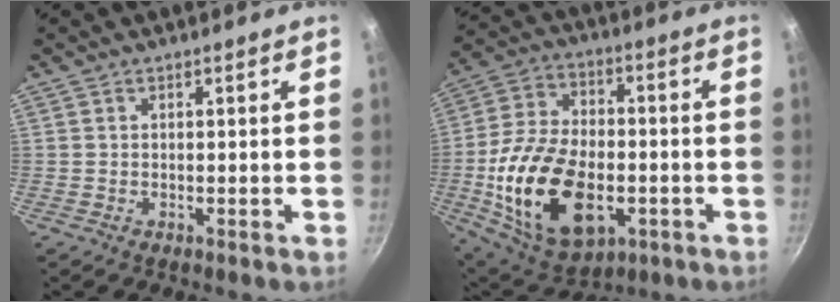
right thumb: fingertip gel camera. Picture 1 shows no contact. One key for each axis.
{"total": 23.1, "fx": -5.4, "fy": 13.8, "fz": 17.7, "tx": -0.313, "ty": 0.012, "tz": -0.075}